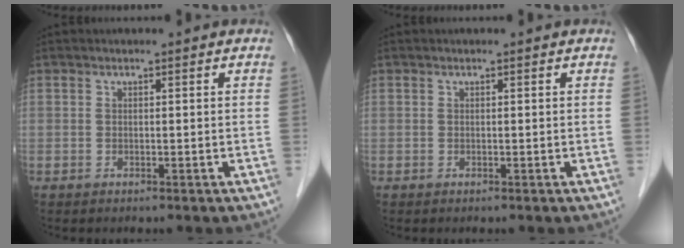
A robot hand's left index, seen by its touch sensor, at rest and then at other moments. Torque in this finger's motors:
{"motor_torque": [-0.05, 0.06, 0.00, 0.00]}